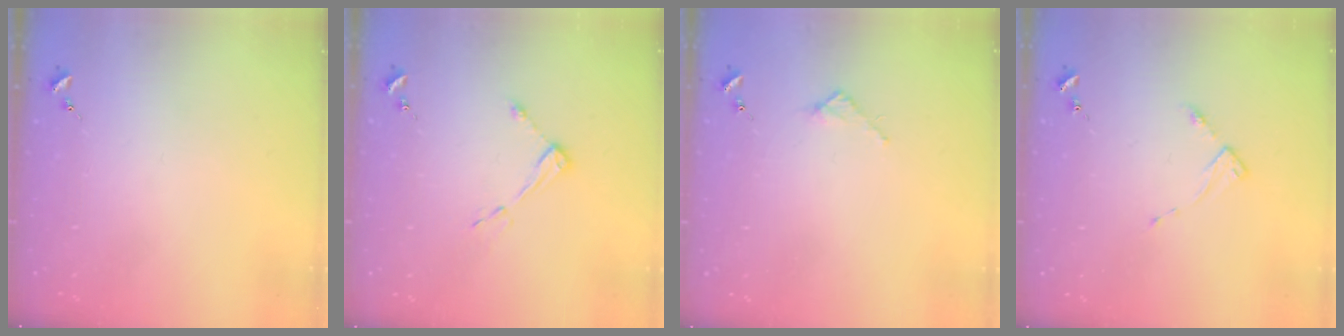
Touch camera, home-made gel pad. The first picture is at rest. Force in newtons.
{"total": 6.0, "press": 5.9, "slide": 0.6}
{"total": 2.4, "press": 2.3, "slide": 0.3}
{"total": 3.7, "press": 3.6, "slide": 0.4}